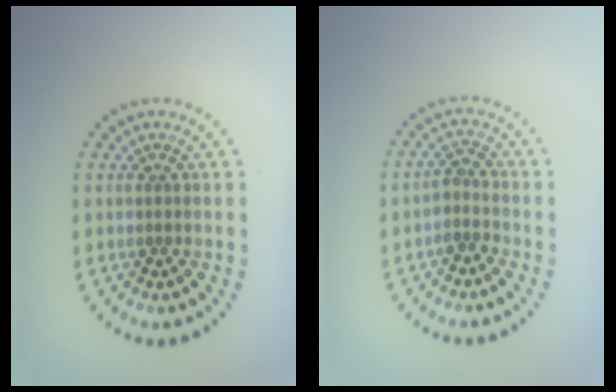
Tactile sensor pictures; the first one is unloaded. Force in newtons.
{"total": 1.9, "press": 1.5, "slide": 1.2}